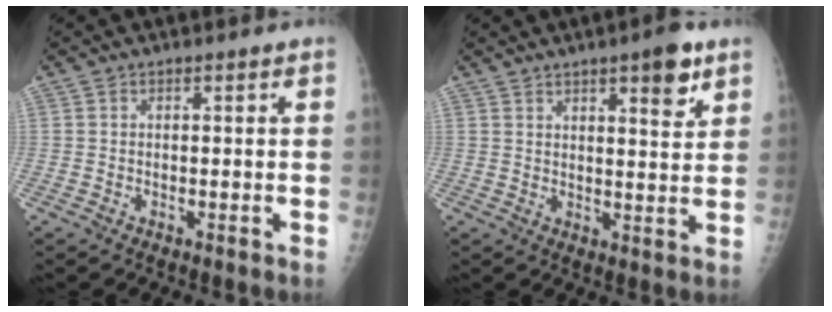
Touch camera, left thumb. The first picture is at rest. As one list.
[{"total": 7.3, "force": [4.3, 1.9, 5.5], "torque": [-0.065, -0.023, 0.059]}]